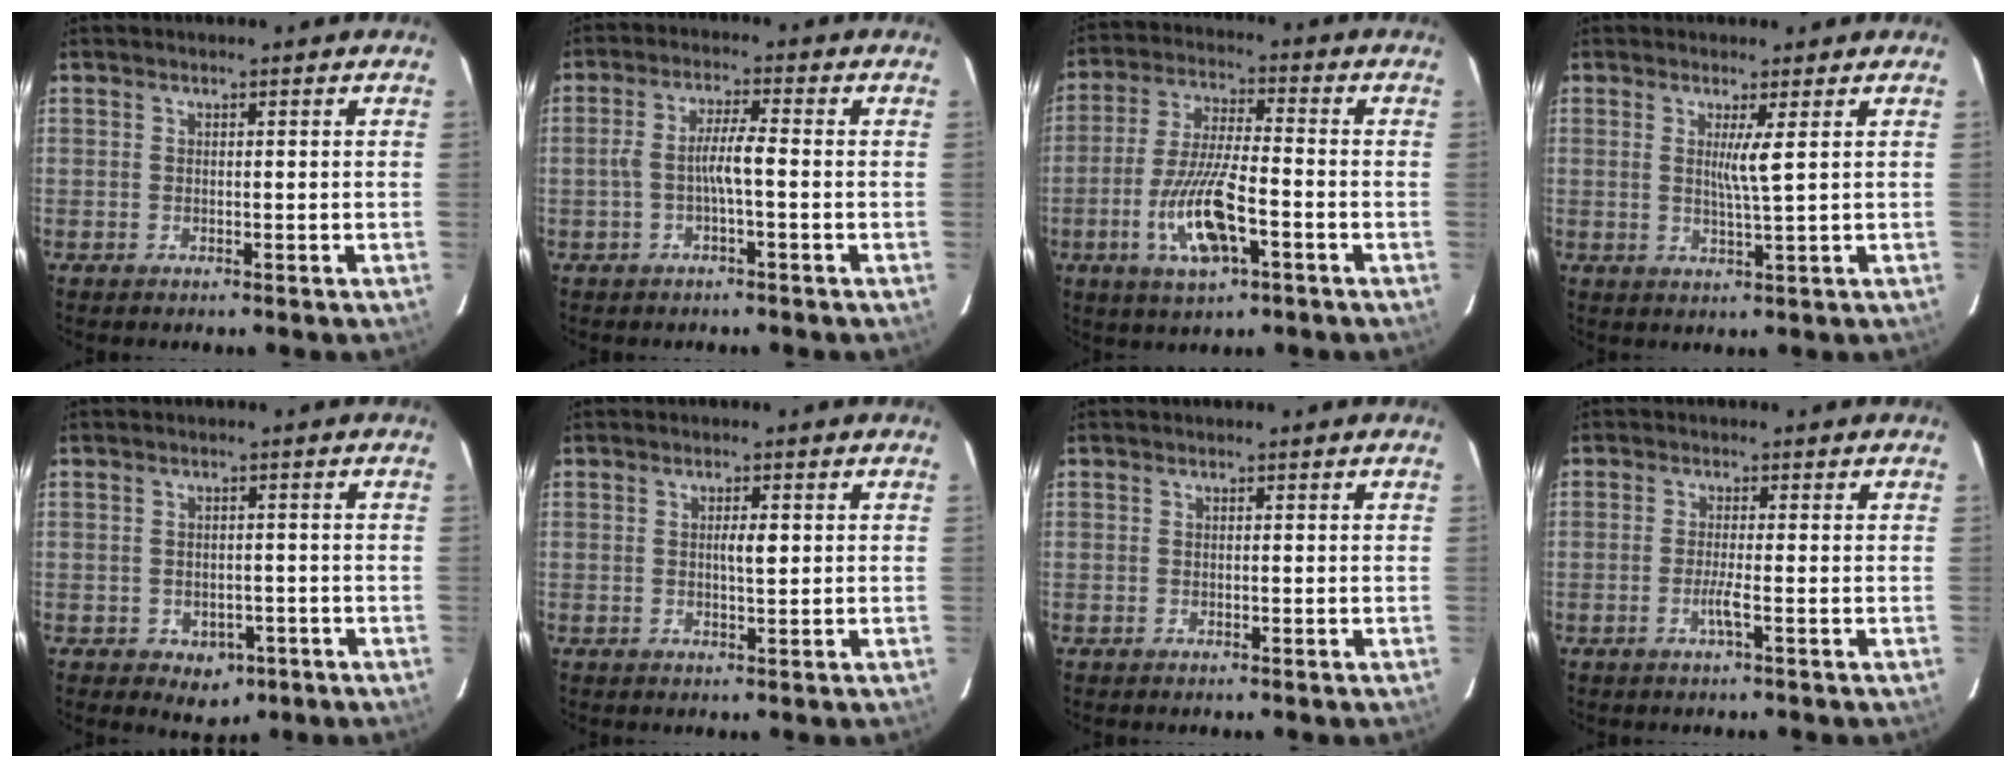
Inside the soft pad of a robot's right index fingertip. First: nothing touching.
{"total": 4.5, "force": [-0.9, 0.4, 4.4], "torque": [-0.086, 0.012, -0.014]}
{"total": 11.3, "force": [-4.1, 2.5, 10.2], "torque": [-0.205, -0.008, -0.073]}
{"total": 3.2, "force": [0.9, -0.7, 3.0], "torque": [-0.058, -0.010, 0.016]}
{"total": 3.9, "force": [-1.9, 2.9, 1.9], "torque": [-0.019, 0.004, -0.012]}
{"total": 2.2, "force": [0.3, 0.4, 2.1], "torque": [-0.038, 0.001, 0.005]}
{"total": 0.0}
{"total": 2.2, "force": [-0.8, -0.3, 2.0], "torque": [-0.042, -0.003, -0.018]}